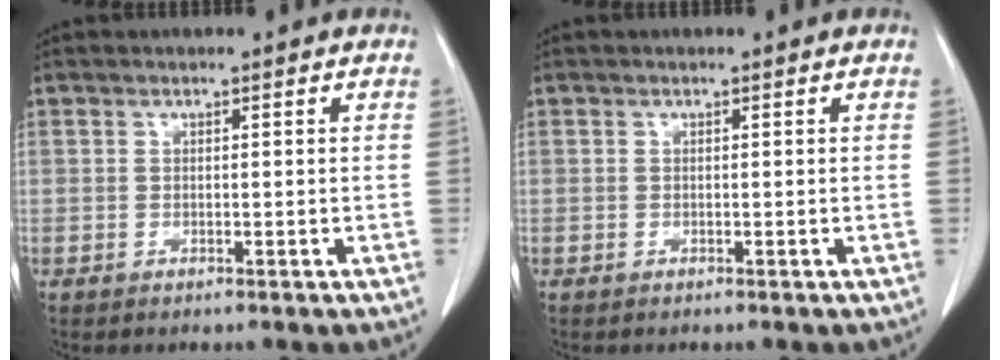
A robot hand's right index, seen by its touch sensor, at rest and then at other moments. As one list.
[{"total": 0.0}]